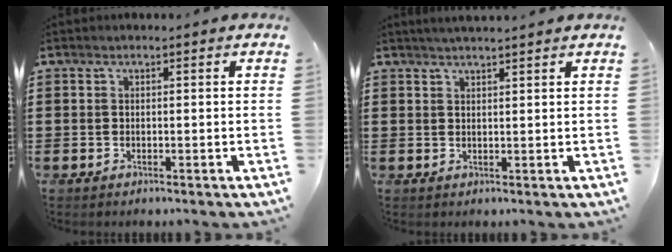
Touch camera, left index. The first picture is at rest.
{"total": 1.8, "force": [1.7, -0.2, 0.7], "torque": [-0.015, 0.002, 0.032]}